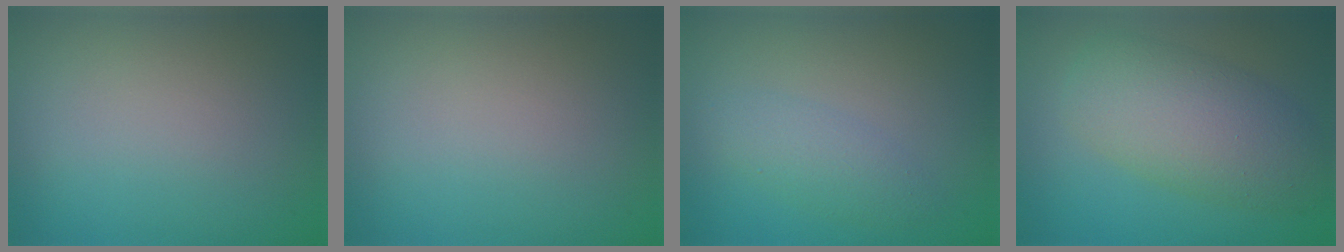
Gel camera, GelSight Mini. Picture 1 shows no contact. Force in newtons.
{"total": 0.0}
{"total": 2.1, "press": 2.1, "slide": 0.1}
{"total": 6.4, "press": 6.4, "slide": 0.2}